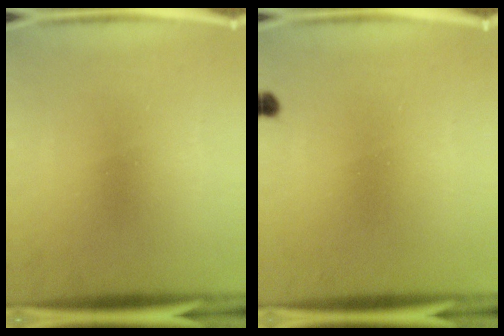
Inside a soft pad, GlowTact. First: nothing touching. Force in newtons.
{"total": 0.8}